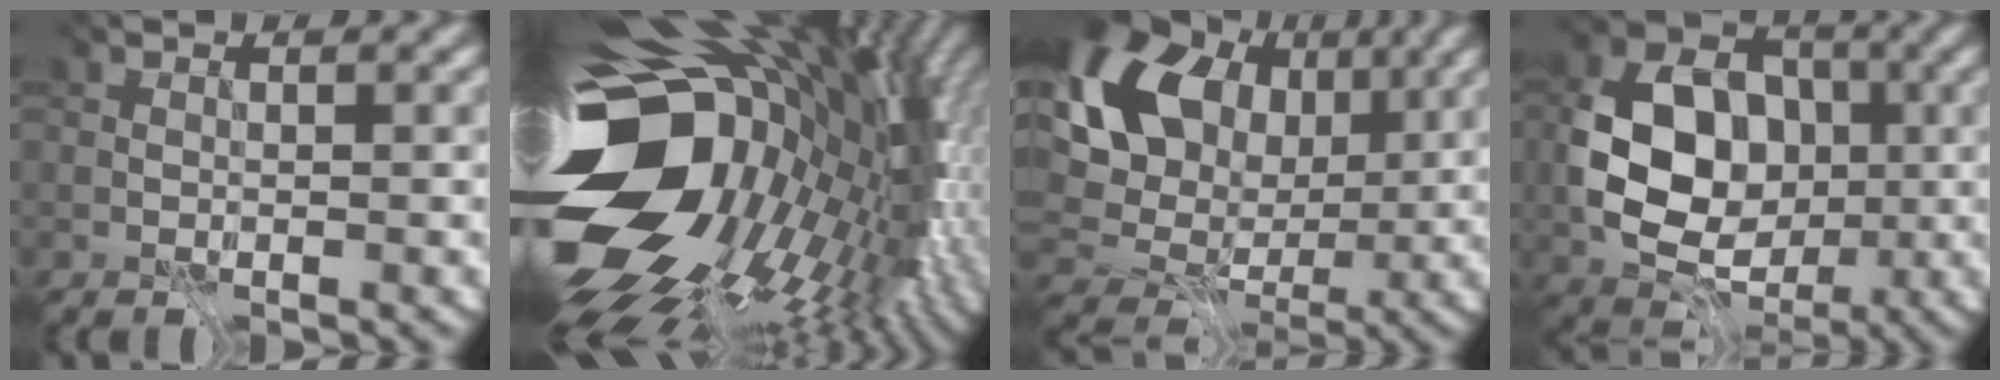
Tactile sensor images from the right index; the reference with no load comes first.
{"total": 17.4, "force": [-3.1, 11.5, 12.6], "torque": [-0.239, -0.035, -0.016]}
{"total": 12.3, "force": [3.5, 9.1, 7.5], "torque": [-0.160, 0.023, 0.090]}
{"total": 8.3, "force": [-2.8, 5.8, 5.2], "torque": [-0.100, -0.013, -0.032]}